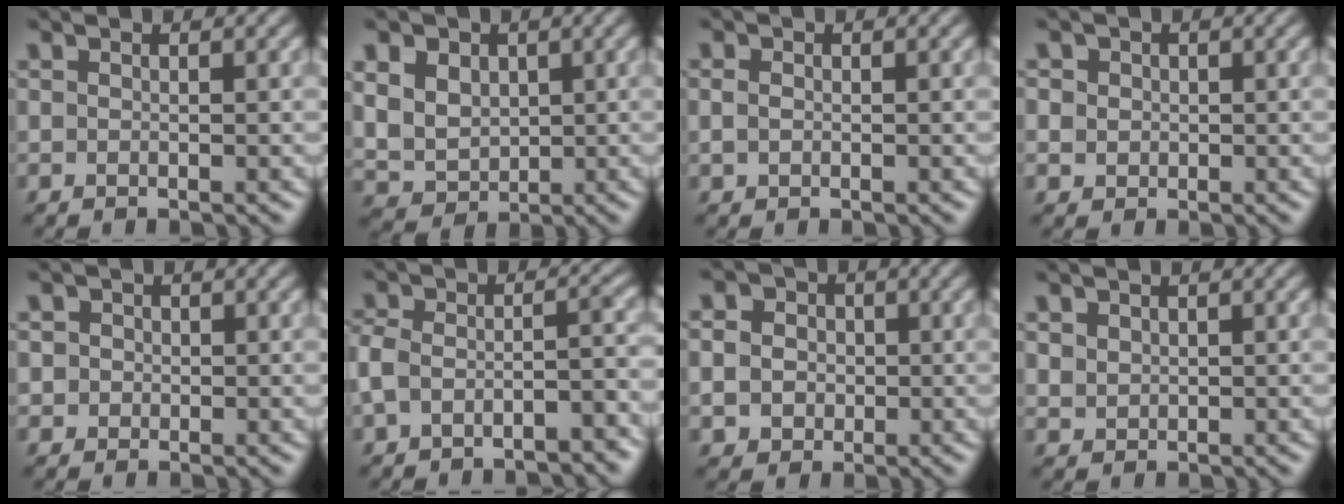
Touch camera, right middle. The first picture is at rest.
{"total": 8.4, "force": [3.6, 6.5, 4.0], "torque": [-0.092, 0.025, 0.051]}
{"total": 0.8, "force": [0.1, 0.7, 0.4], "torque": [-0.010, 0.003, 0.001]}
{"total": 3.2, "force": [1.6, 2.6, 1.1], "torque": [-0.035, 0.009, 0.019]}
{"total": 1.7, "force": [0.5, 1.6, 0.4], "torque": [-0.012, 0.001, 0.007]}
{"total": 6.2, "force": [-3.6, 2.9, 4.1], "torque": [-0.071, 0.003, -0.063]}
{"total": 7.1, "force": [2.1, 6.1, 3.0], "torque": [-0.055, 0.036, 0.008]}
{"total": 1.4, "force": [0.9, 1.0, 0.0], "torque": [-0.008, -0.003, 0.022]}